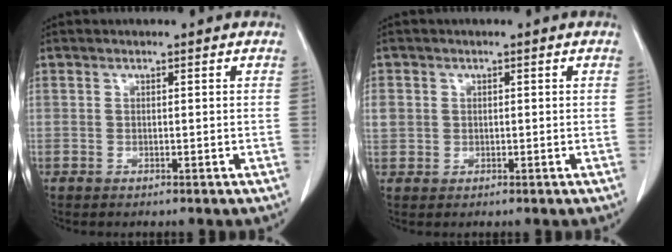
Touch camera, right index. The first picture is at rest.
{"total": 2.9, "force": [0.5, 2.6, 1.0], "torque": [-0.028, 0.013, 0.018]}